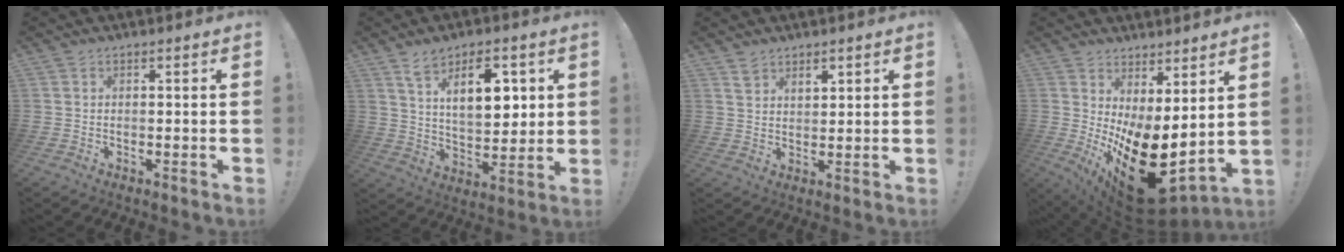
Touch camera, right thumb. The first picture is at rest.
{"total": 13.7, "force": [6.6, 6.6, 9.9], "torque": [-0.154, -0.014, 0.113]}
{"total": 4.3, "force": [3.3, 2.4, 1.4], "torque": [-0.019, -0.013, 0.061]}
{"total": 18.5, "force": [-5.7, 7.9, 15.7], "torque": [-0.220, 0.009, -0.071]}